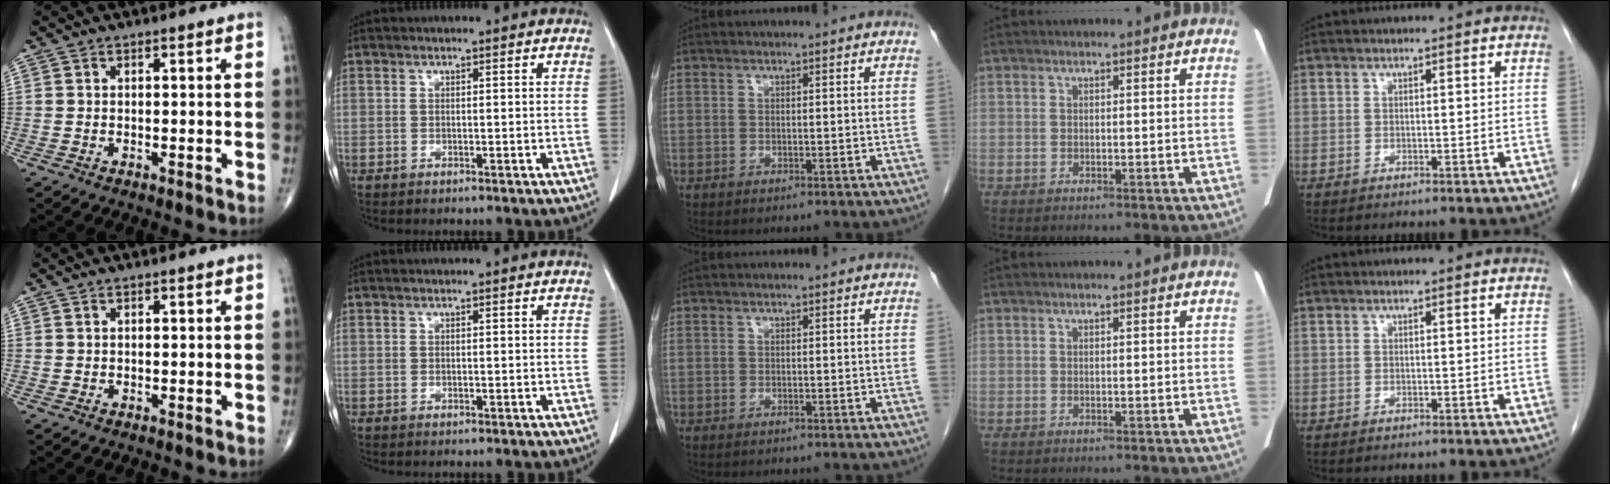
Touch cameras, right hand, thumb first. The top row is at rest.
{}